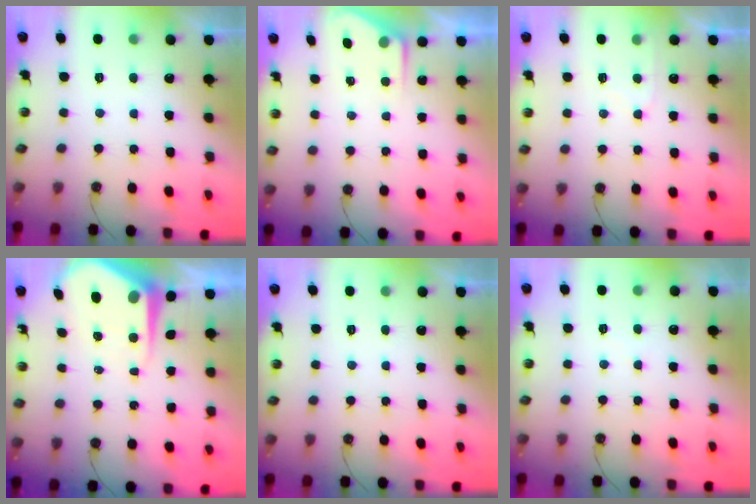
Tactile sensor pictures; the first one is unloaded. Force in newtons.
{"total": 3.2, "press": 3.2, "slide": 0.5}
{"total": 4.7, "press": 4.6, "slide": 0.5}
{"total": 8.3, "press": 8.3, "slide": 0.8}
{"total": 0.0}
{"total": 3.6, "press": 3.5, "slide": 0.6}